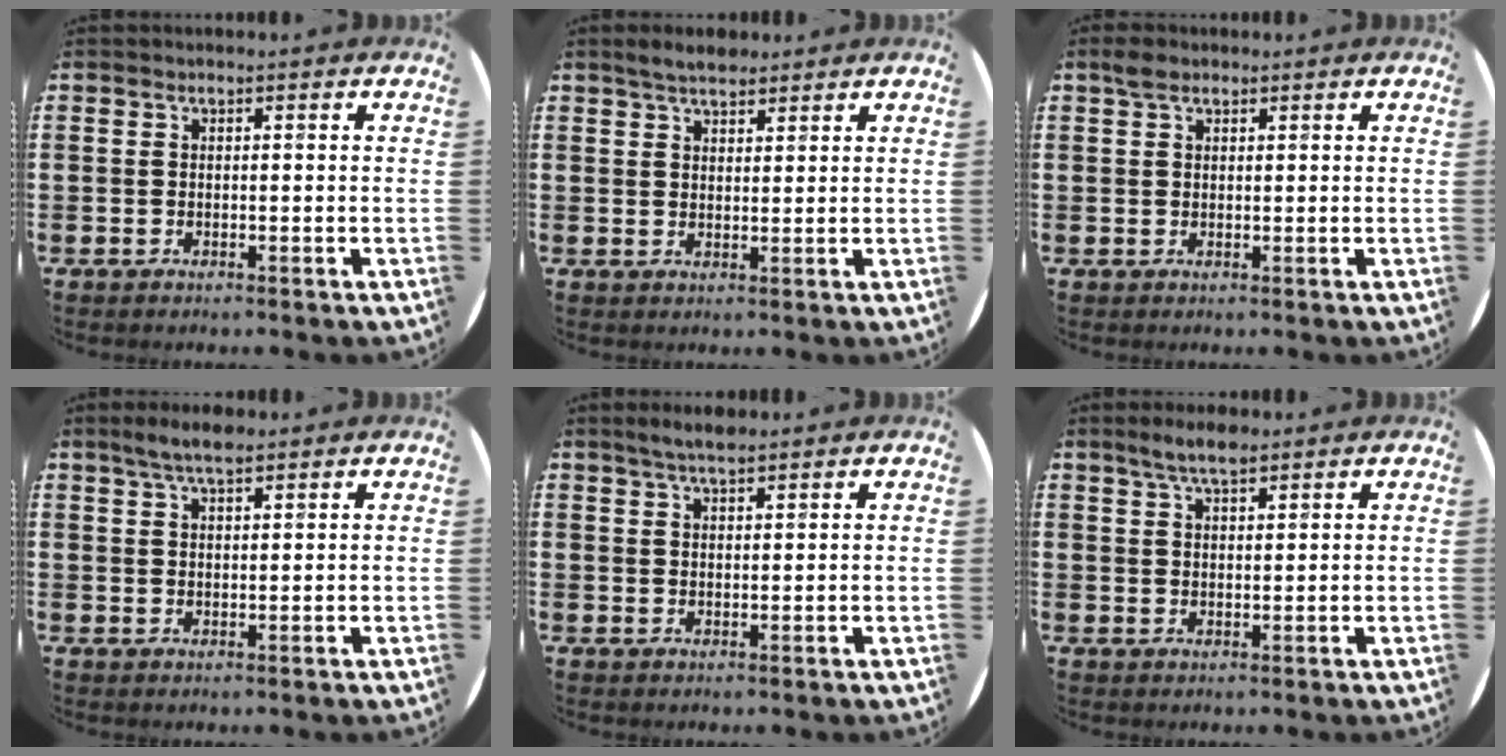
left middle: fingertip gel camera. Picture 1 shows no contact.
{"total": 3.1, "force": [2.8, 0.9, 1.0], "torque": [-0.016, -0.002, 0.051]}
{"total": 1.7, "force": [1.3, 0.8, 0.6], "torque": [-0.007, 0.002, 0.023]}
{"total": 3.8, "force": [3.1, 1.0, 2.1], "torque": [-0.039, -0.001, 0.053]}
{"total": 3.0, "force": [2.5, 0.6, 1.4], "torque": [-0.024, 0.000, 0.044]}
{"total": 4.1, "force": [3.3, 1.0, 2.2], "torque": [-0.040, -0.004, 0.057]}